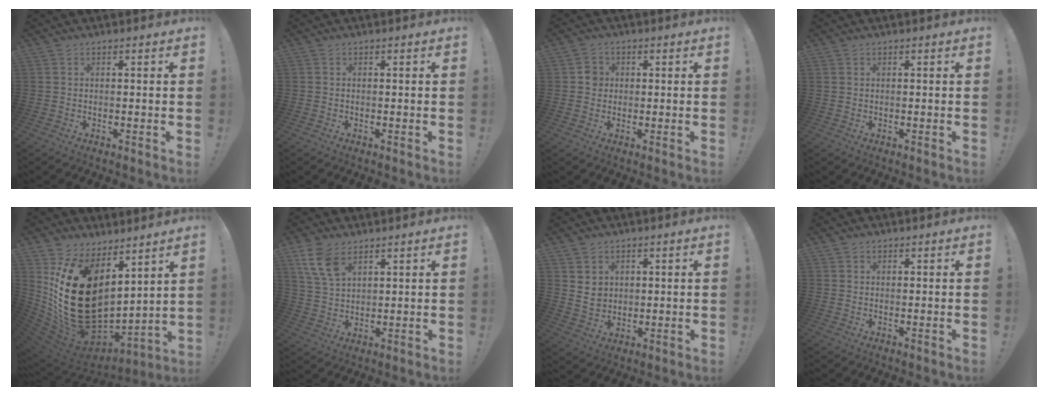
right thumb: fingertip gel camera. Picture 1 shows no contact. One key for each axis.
{"total": 0.0}
{"total": 3.8, "fx": 0.1, "fy": 3.6, "fz": 1.3, "tx": -0.004, "ty": 0.003, "tz": -0.001}
{"total": 0.5, "fx": 0.3, "fy": 0.4, "fz": 0.0, "tx": -0.001, "ty": 0.000, "tz": 0.007}
{"total": 24.8, "fx": 4.1, "fy": 16.2, "fz": 18.3, "tx": -0.362, "ty": -0.040, "tz": 0.102}
{"total": 9.1, "fx": 5.5, "fy": 4.8, "fz": 5.4, "tx": -0.113, "ty": -0.019, "tz": 0.107}
{"total": 5.4, "fx": 2.5, "fy": 4.6, "fz": 1.4, "tx": -0.010, "ty": -0.017, "tz": 0.048}
{"total": 1.0, "fx": 0.7, "fy": 0.7, "fz": 0.2, "tx": -0.001, "ty": -0.002, "tz": 0.013}